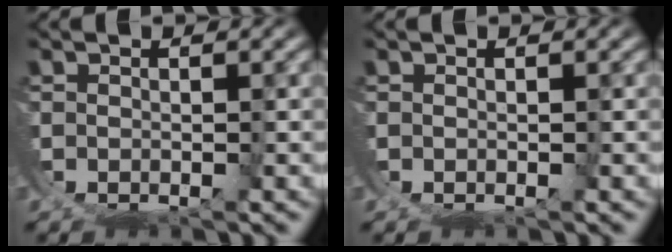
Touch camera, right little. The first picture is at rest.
{"total": 0.0}